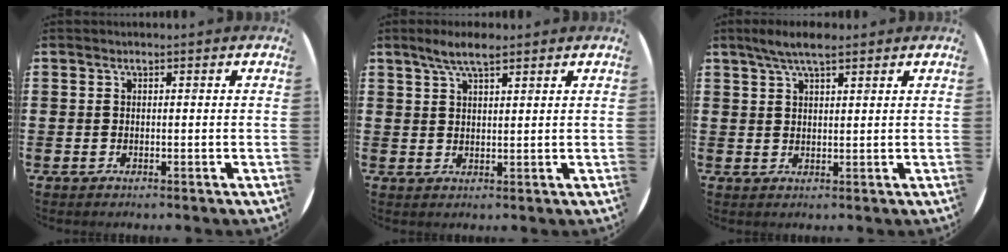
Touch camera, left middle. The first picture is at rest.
{"total": 4.4, "force": [3.2, 1.1, 2.9], "torque": [-0.054, 0.002, 0.054]}
{"total": 4.3, "force": [3.2, 1.0, 2.6], "torque": [-0.050, 0.002, 0.056]}